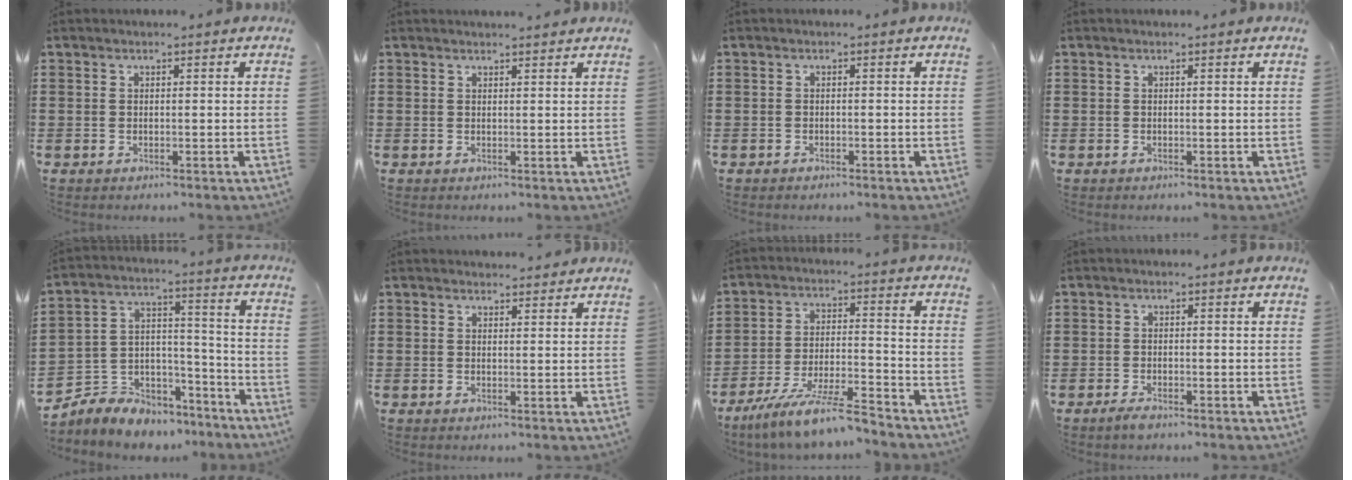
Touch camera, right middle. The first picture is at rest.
{"total": 1.0, "force": [1.0, 0.0, 0.2], "torque": [0.002, -0.004, 0.017]}
{"total": 0.6, "force": [-0.6, 0.2, 0.1], "torque": [-0.002, 0.000, -0.013]}
{"total": 0.0}
{"total": 6.4, "force": [-5.9, 2.2, -0.2], "torque": [-0.007, 0.009, -0.120]}
{"total": 1.5, "force": [1.4, 0.3, 0.0], "torque": [0.004, 0.000, 0.026]}
{"total": 9.4, "force": [-8.2, 0.2, 4.6], "torque": [-0.094, 0.001, -0.162]}
{"total": 1.3, "force": [-1.0, 0.2, 0.8], "torque": [-0.026, -0.008, -0.019]}